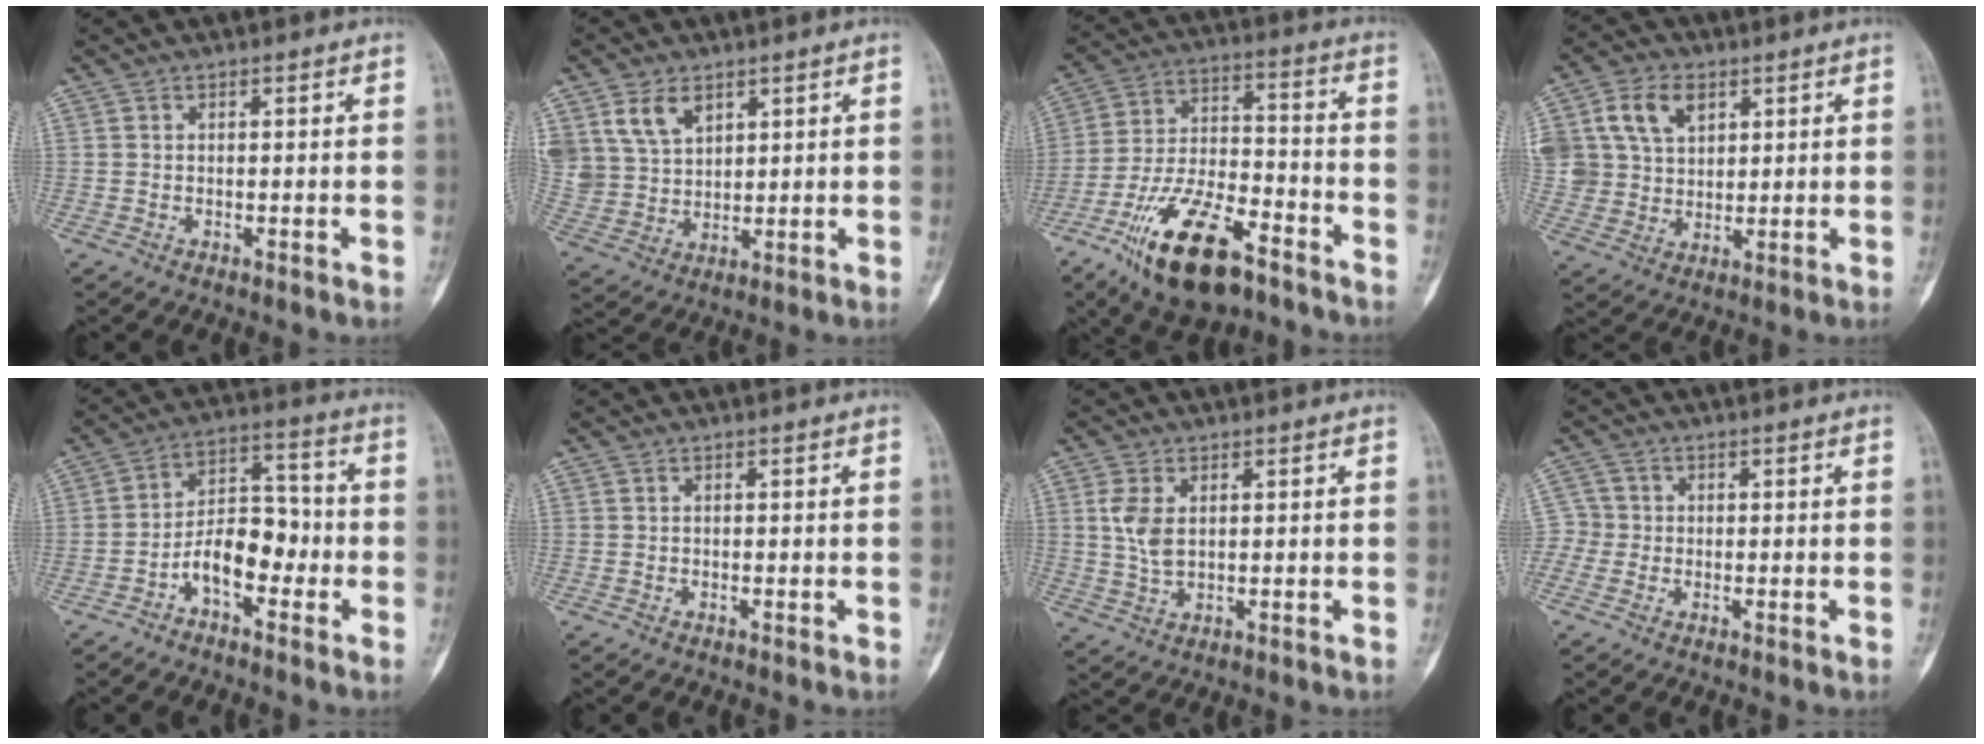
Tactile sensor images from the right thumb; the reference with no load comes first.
{"total": 9.5, "force": [5.1, 6.3, 4.9], "torque": [-0.081, -0.016, 0.115]}
{"total": 18.9, "force": [-11.3, 7.8, 12.9], "torque": [-0.229, 0.066, -0.198]}
{"total": 13.4, "force": [5.1, 9.9, 7.4], "torque": [-0.140, 0.001, 0.103]}
{"total": 9.5, "force": [-3.7, 5.5, 6.9], "torque": [-0.093, 0.047, -0.071]}
{"total": 0.0}
{"total": 5.0, "force": [1.1, 2.8, 4.1], "torque": [-0.088, -0.001, 0.026]}
{"total": 3.2, "force": [-0.6, 3.2, 0.3], "torque": [0.016, 0.009, -0.021]}